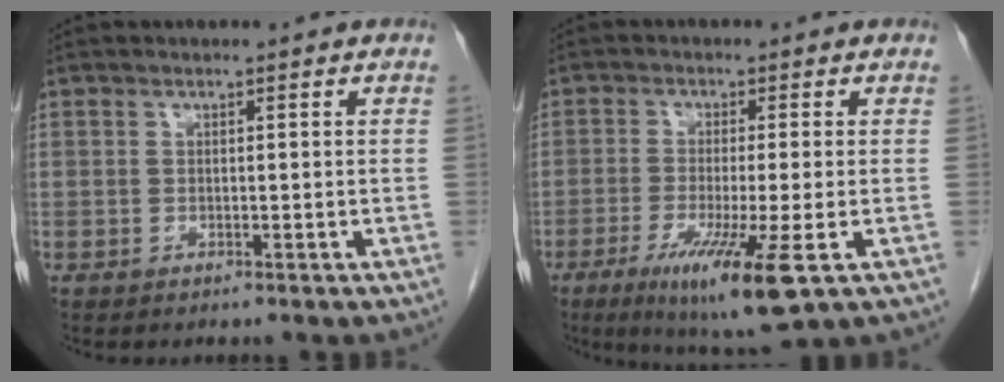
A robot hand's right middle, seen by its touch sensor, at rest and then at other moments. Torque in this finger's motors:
{"motor_torque": [1.55, -0.59, 0.51, 0.08]}